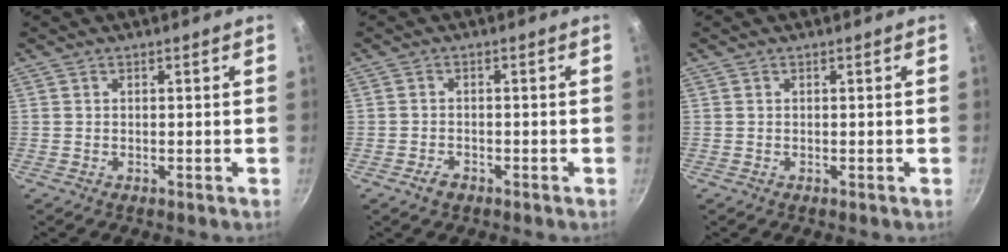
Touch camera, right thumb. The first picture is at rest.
{"total": 2.3, "force": [-1.6, 1.3, 1.1], "torque": [-0.016, 0.011, -0.026]}
{"total": 0.0}